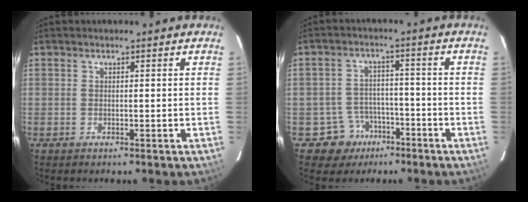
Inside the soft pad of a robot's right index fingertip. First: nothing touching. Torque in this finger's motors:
{"motor_torque": [-0.25, -0.04, -0.48, -0.21]}